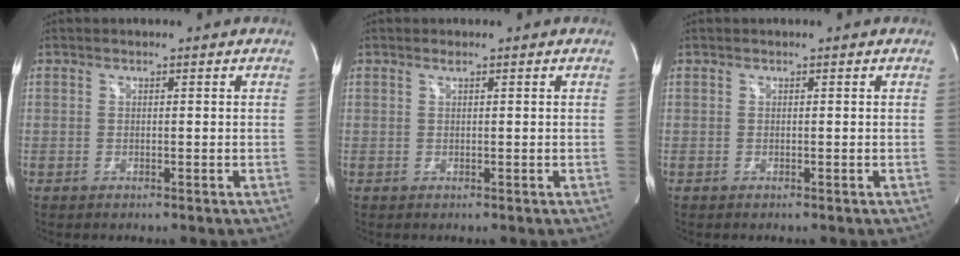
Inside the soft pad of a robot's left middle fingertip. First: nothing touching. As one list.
[{"total": 0.5, "force": [0.4, -0.1, 0.4], "torque": [-0.011, 0.001, 0.010]}, {"total": 0.0}]